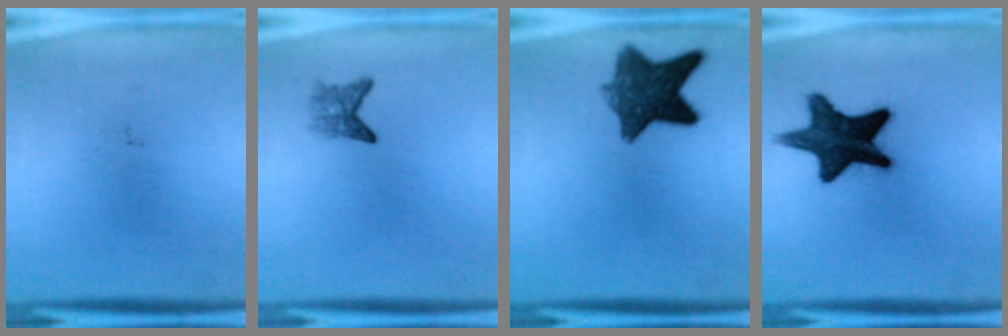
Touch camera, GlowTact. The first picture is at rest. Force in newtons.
{"total": 2.3}
{"total": 9.3}
{"total": 15.2}